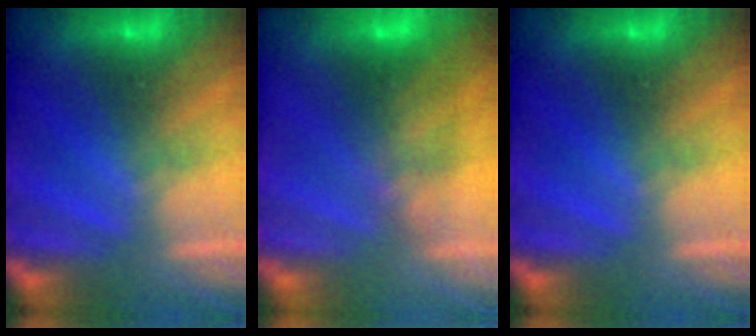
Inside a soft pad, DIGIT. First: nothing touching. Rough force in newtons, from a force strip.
{"total": 9.8}
{"total": 0.0}